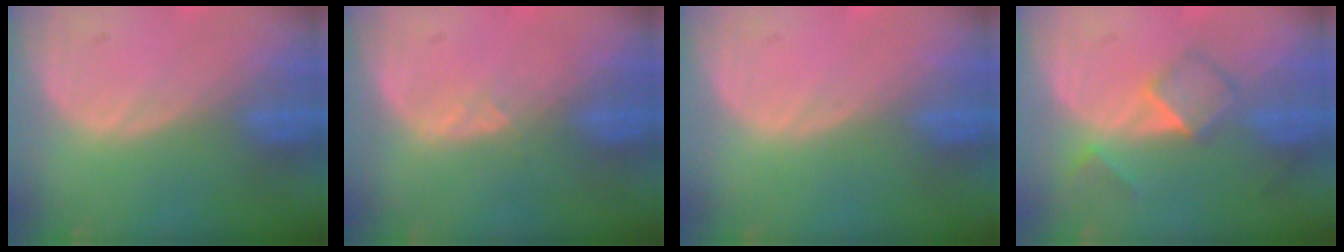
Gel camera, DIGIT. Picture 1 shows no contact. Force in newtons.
{"total": 1.6, "press": 1.5, "slide": 0.7}
{"total": 0.0}
{"total": 5.2, "press": 4.6, "slide": 2.4}